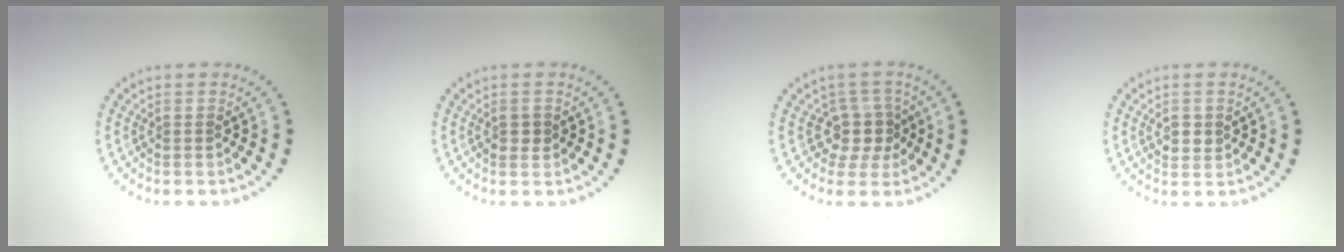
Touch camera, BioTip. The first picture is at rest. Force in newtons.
{"total": 1.2, "press": 1.2, "slide": 0.1}
{"total": 2.8, "press": 2.3, "slide": 1.7}
{"total": 1.7, "press": 1.6, "slide": 0.5}